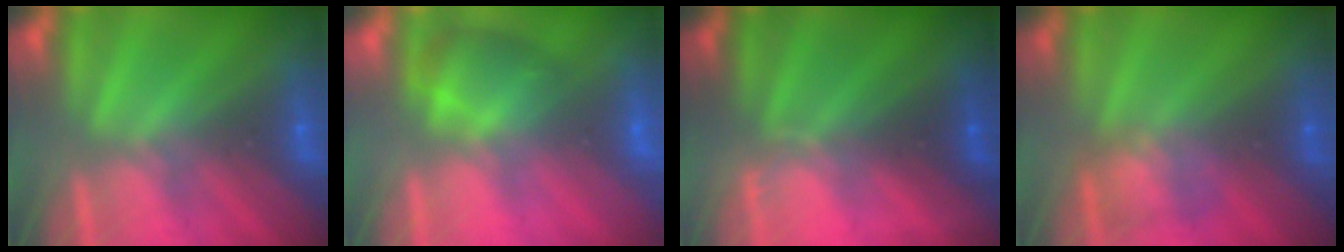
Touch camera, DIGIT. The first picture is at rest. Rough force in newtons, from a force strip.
{"total": 2.9}
{"total": 1.6}
{"total": 2.3}